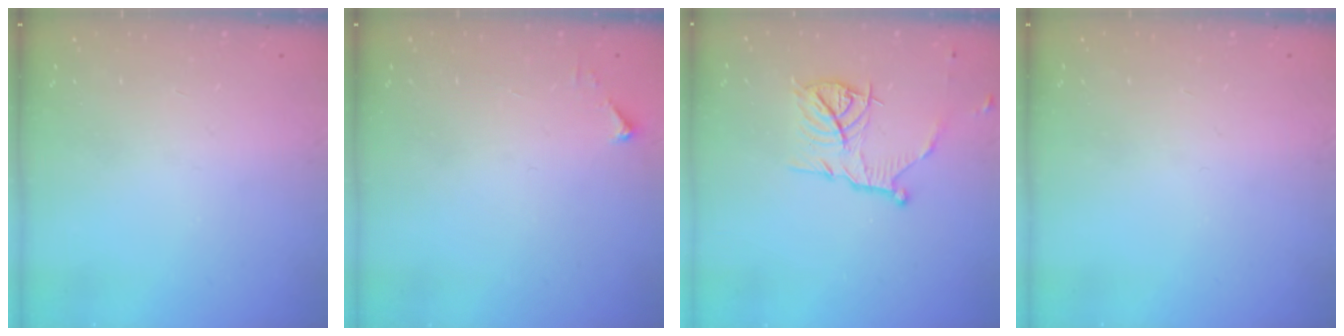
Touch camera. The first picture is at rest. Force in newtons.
{"total": 2.5, "press": 2.5, "slide": 0.3}
{"total": 11.2, "press": 11.2, "slide": 0.8}
{"total": 0.0}